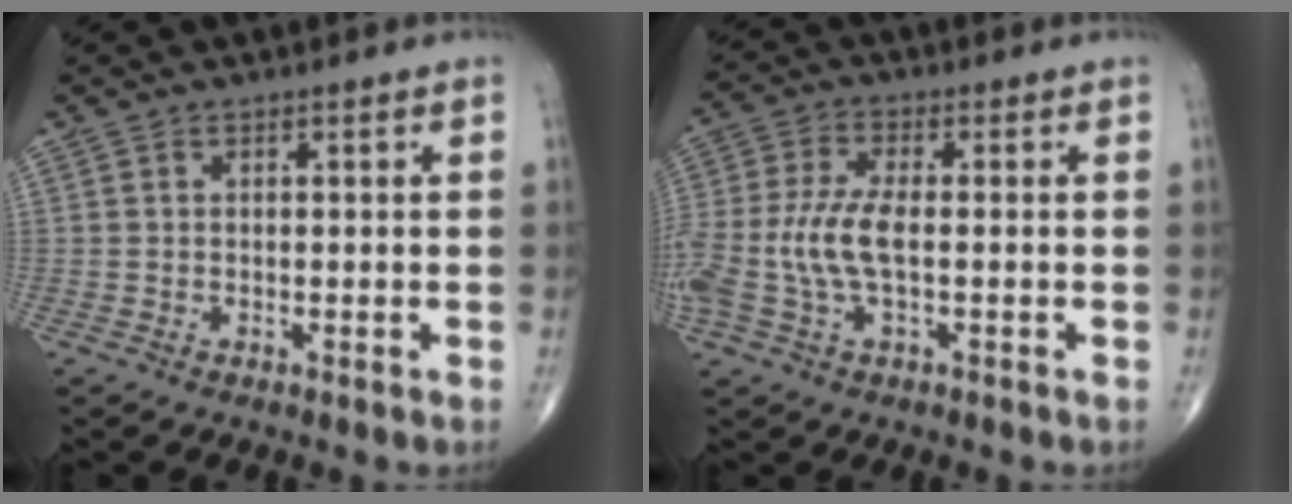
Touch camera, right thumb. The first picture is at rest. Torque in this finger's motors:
{"motor_torque": [0.43, 0.14, 0.79, 0.25, 0.18]}